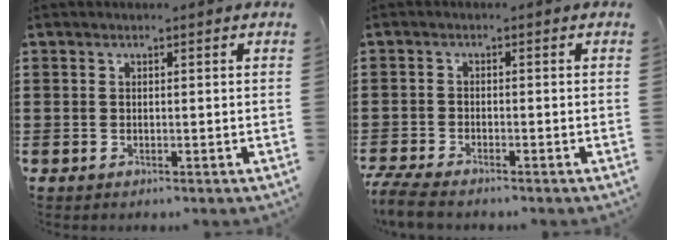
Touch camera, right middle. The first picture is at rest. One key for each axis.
{"total": 3.3, "fx": -3.0, "fy": 0.2, "fz": 1.2, "tx": -0.041, "ty": -0.009, "tz": -0.066}